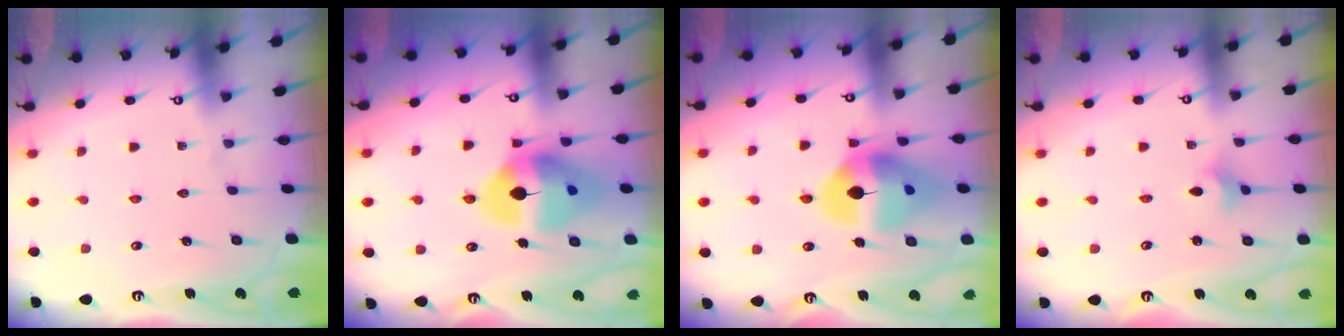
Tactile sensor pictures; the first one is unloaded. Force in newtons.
{"total": 15.5, "press": 15.3, "slide": 2.2}
{"total": 15.5, "press": 15.4, "slide": 1.8}
{"total": 3.5, "press": 3.4, "slide": 0.8}